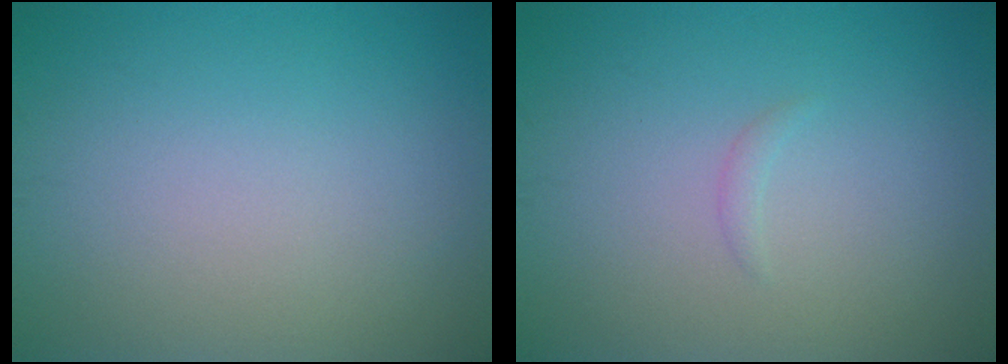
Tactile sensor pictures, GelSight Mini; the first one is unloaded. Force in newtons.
{"total": 0.5, "press": 0.5, "slide": 0.1}